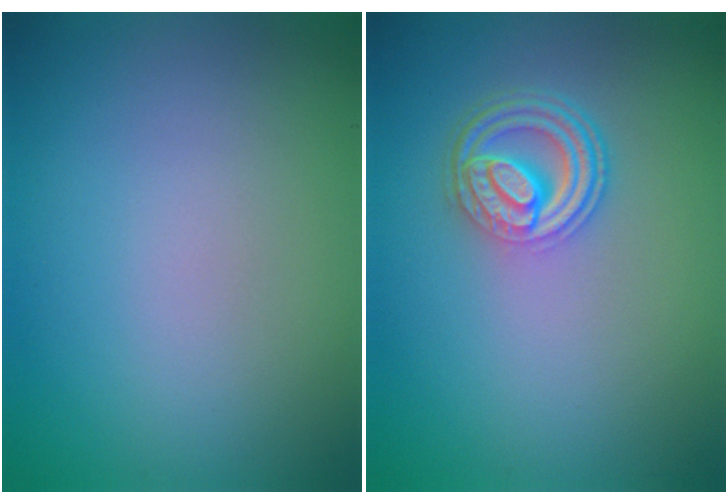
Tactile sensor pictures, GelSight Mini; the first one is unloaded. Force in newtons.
{"total": 4.5, "press": 3.4, "slide": 3.0}